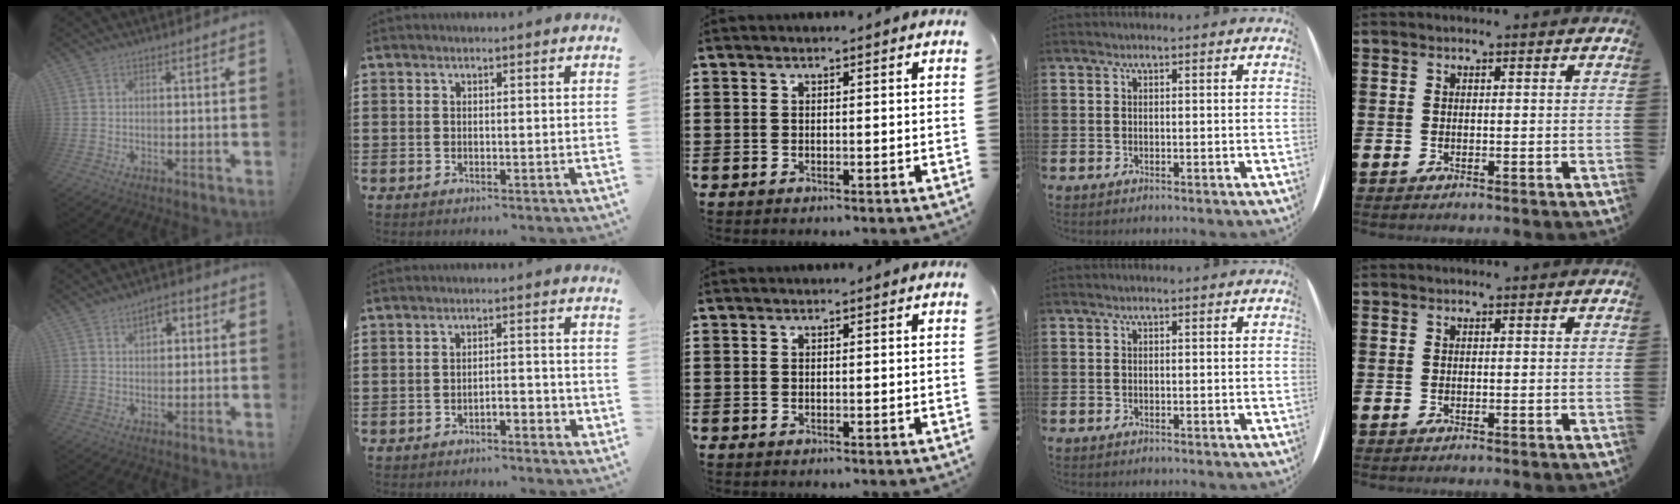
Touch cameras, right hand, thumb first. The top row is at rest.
{"thumb": {"total": 4.7, "force": [2.2, 2.8, 3.1], "torque": [-0.038, -0.003, 0.033]}, "index": {"total": 2.1, "force": [-1.6, 0.6, 1.1], "torque": [-0.022, 0.006, -0.034]}}